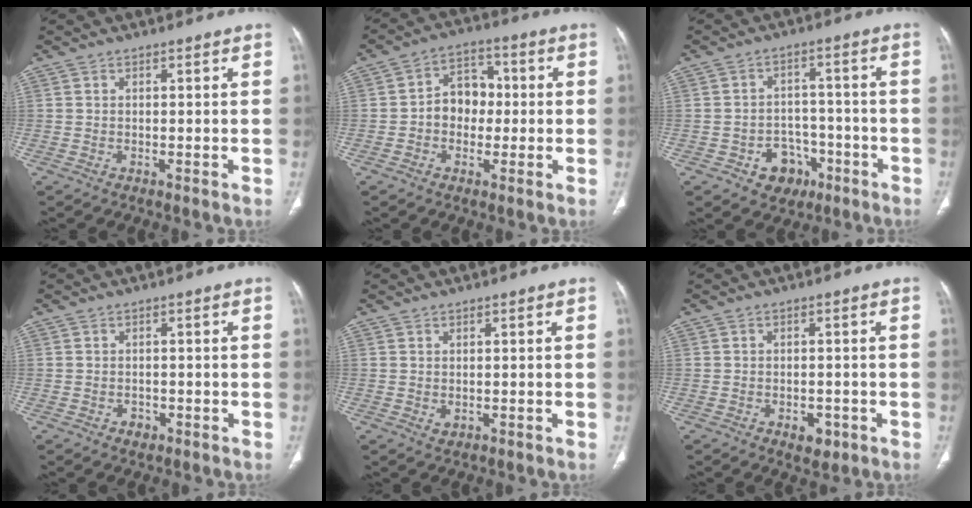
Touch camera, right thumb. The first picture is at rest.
{"total": 8.0, "force": [-0.4, 6.3, 4.8], "torque": [-0.041, 0.027, -0.016]}
{"total": 7.5, "force": [-3.7, 5.9, 2.7], "torque": [-0.004, 0.036, -0.047]}
{"total": 1.5, "force": [-0.7, 1.2, 0.6], "torque": [-0.004, 0.006, -0.005]}
{"total": 1.0, "force": [0.2, 0.7, 0.6], "torque": [-0.008, -0.002, 0.009]}
{"total": 3.5, "force": [-1.5, 2.3, 2.2], "torque": [-0.016, 0.003, -0.014]}